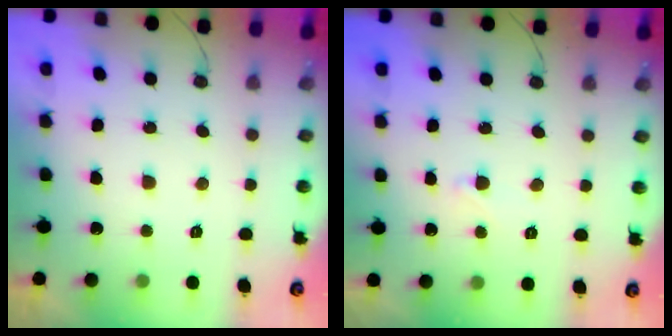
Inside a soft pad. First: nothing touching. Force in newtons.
{"total": 2.0, "press": 2.0, "slide": 0.2}